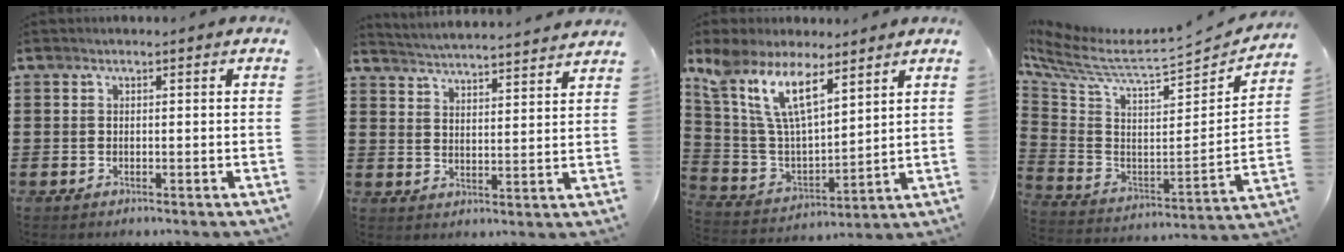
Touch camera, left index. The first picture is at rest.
{"total": 3.9, "force": [3.8, -0.9, -0.1], "torque": [-0.017, -0.033, 0.062]}
{"total": 11.6, "force": [7.6, 3.9, 7.8], "torque": [-0.187, -0.024, 0.136]}
{"total": 3.9, "force": [3.0, 0.3, 2.5], "torque": [-0.071, -0.050, 0.040]}